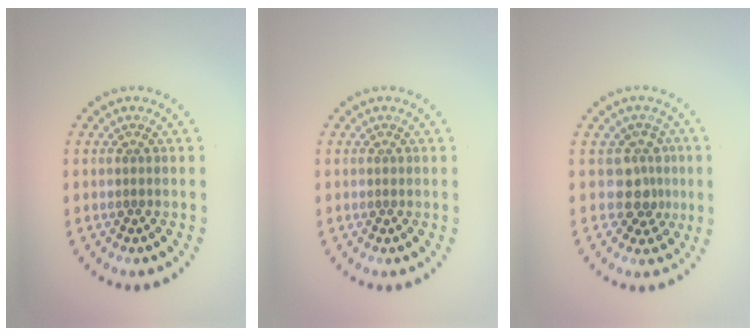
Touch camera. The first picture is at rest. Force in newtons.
{"total": 0.0}
{"total": 2.5, "press": 1.9, "slide": 1.6}